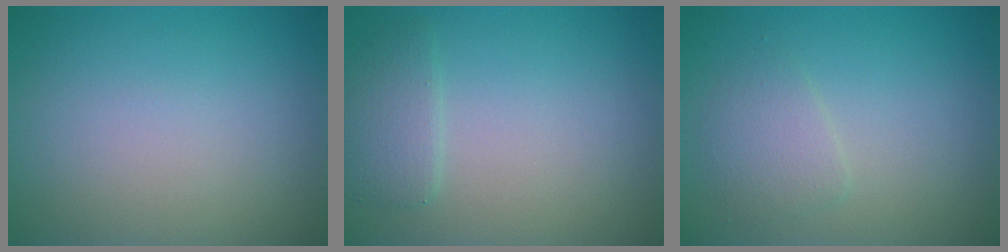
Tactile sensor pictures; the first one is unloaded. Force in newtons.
{"total": 2.0, "press": 2.0, "slide": 0.1}
{"total": 1.9, "press": 1.9, "slide": 0.0}